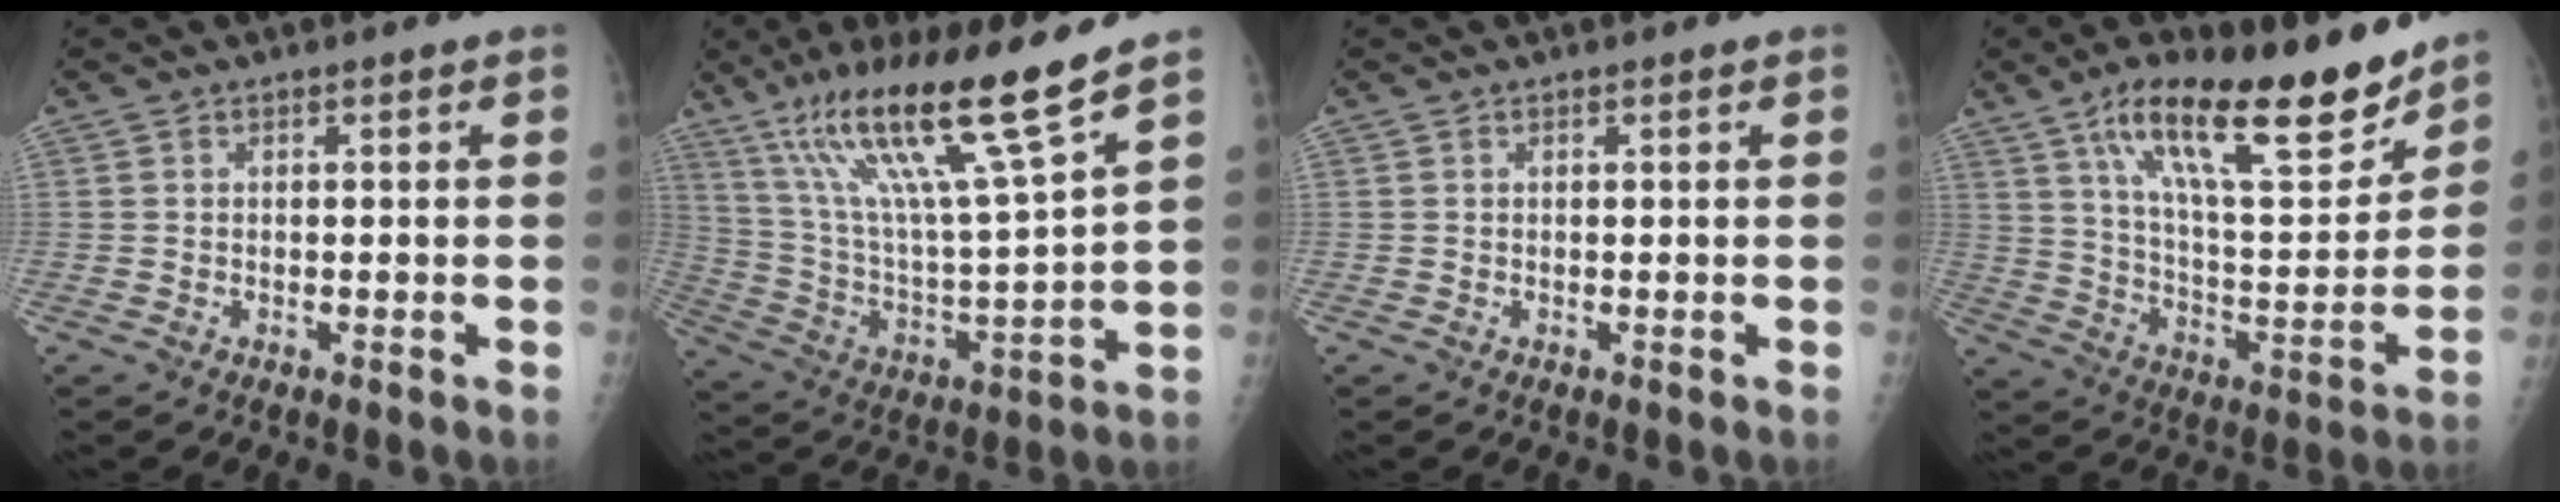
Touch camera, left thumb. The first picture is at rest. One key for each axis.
{"total": 20.5, "fx": 13.6, "fy": 0.9, "fz": 15.3, "tx": -0.260, "ty": -0.061, "tz": 0.249}
{"total": 0.0}
{"total": 23.6, "fx": 15.8, "fy": 6.9, "fz": 16.2, "tx": -0.230, "ty": -0.068, "tz": 0.265}